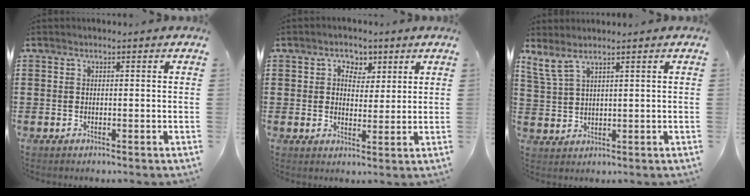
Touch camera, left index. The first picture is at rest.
{"total": 3.6, "force": [1.8, 2.8, 1.3], "torque": [-0.025, 0.008, 0.027]}
{"total": 3.9, "force": [2.5, 1.1, 2.8], "torque": [-0.069, -0.001, 0.044]}